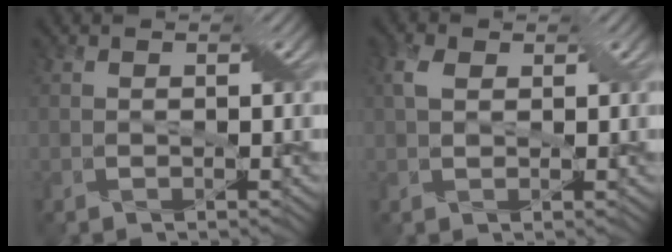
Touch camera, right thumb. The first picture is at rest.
{"total": 2.3, "force": [1.0, 1.3, 1.7], "torque": [-0.041, 0.010, 0.016]}